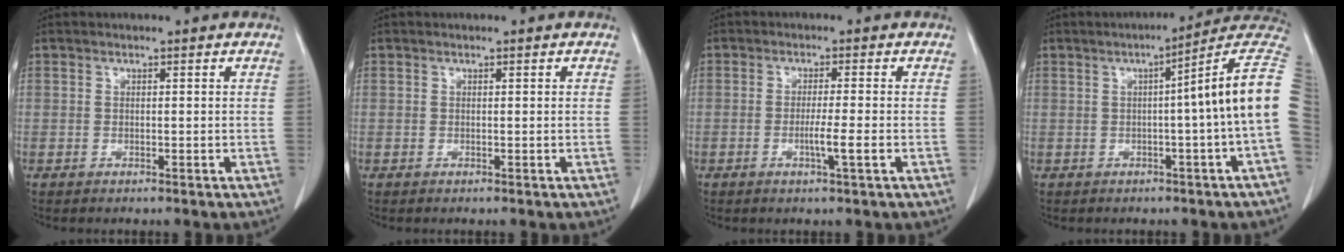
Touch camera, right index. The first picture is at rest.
{"total": 0.0}
{"total": 3.3, "force": [-1.1, -0.4, 3.1], "torque": [-0.054, -0.005, -0.019]}
{"total": 11.1, "force": [0.7, -1.7, 10.9], "torque": [-0.132, 0.024, -0.001]}